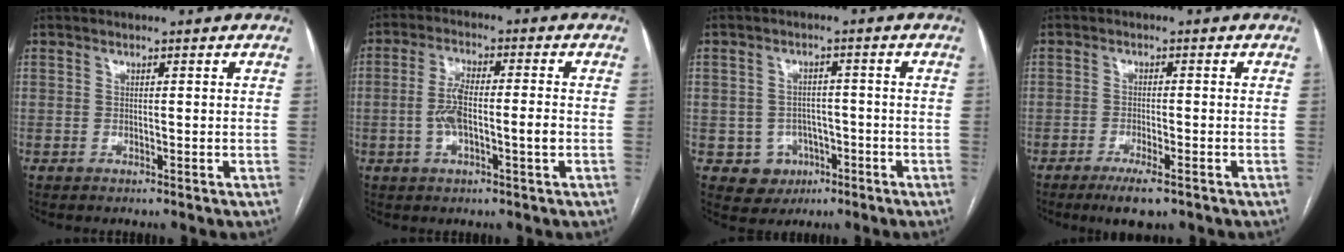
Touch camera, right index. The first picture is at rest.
{"total": 6.8, "force": [-1.3, 1.5, 6.5], "torque": [-0.135, 0.017, -0.022]}
{"total": 5.4, "force": [-2.1, 5.0, 0.7], "torque": [-0.002, 0.013, -0.022]}
{"total": 4.8, "force": [-3.2, 0.9, 3.5], "torque": [-0.063, -0.009, -0.049]}